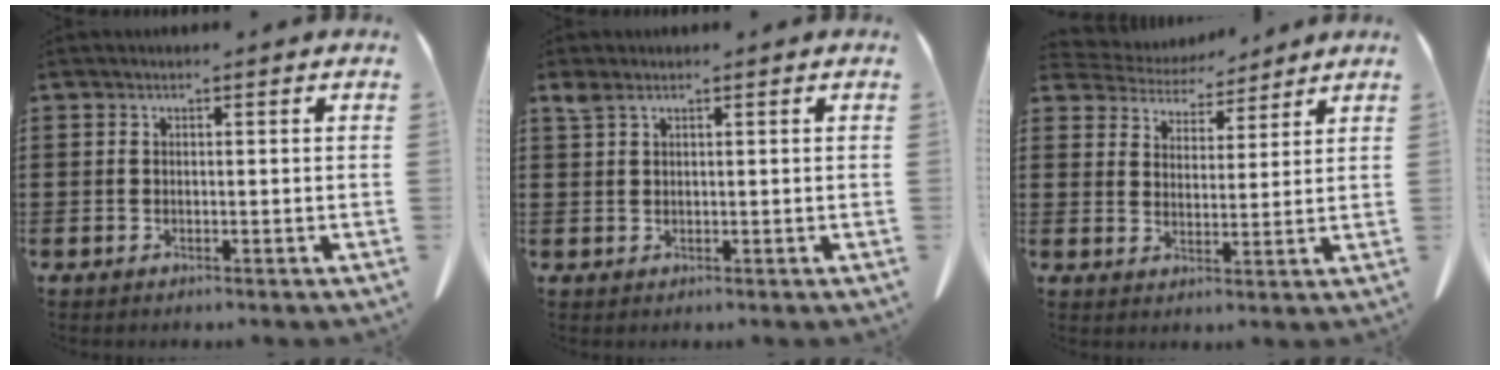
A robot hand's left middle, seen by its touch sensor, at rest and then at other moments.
{"total": 1.4, "force": [0.9, 0.7, 0.9], "torque": [-0.023, 0.002, 0.016]}
{"total": 3.9, "force": [3.7, 1.4, 0.0], "torque": [-0.023, -0.018, 0.062]}